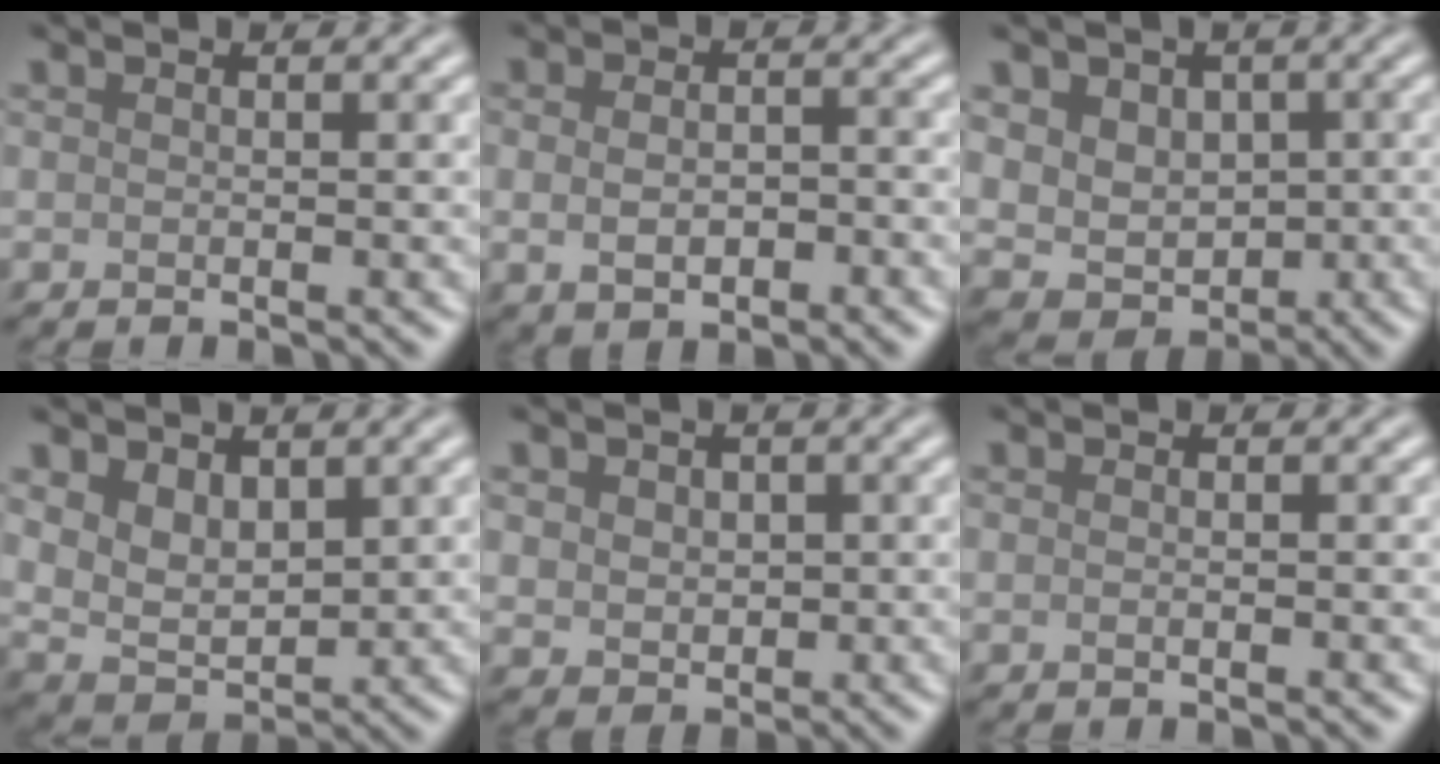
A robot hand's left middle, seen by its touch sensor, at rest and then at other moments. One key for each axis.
{"total": 3.7, "fx": -0.7, "fy": 2.3, "fz": 2.9, "tx": -0.036, "ty": 0.000, "tz": -0.008}
{"total": 5.9, "fx": 1.4, "fy": 4.9, "fz": 3.0, "tx": -0.048, "ty": 0.011, "tz": 0.021}
{"total": 4.1, "fx": 1.6, "fy": 2.8, "fz": 2.5, "tx": -0.059, "ty": -0.013, "tz": 0.034}
{"total": 2.9, "fx": 0.9, "fy": 2.4, "fz": 1.4, "tx": -0.036, "ty": 0.003, "tz": 0.014}
{"total": 0.5, "fx": -0.1, "fy": 0.2, "fz": 0.5, "tx": -0.009, "ty": -0.003, "tz": -0.004}